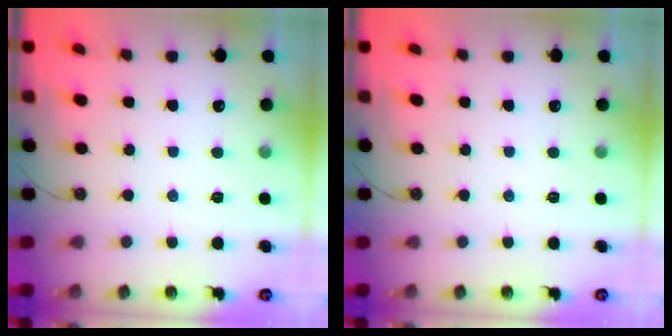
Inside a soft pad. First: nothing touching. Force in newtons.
{"total": 0.0}